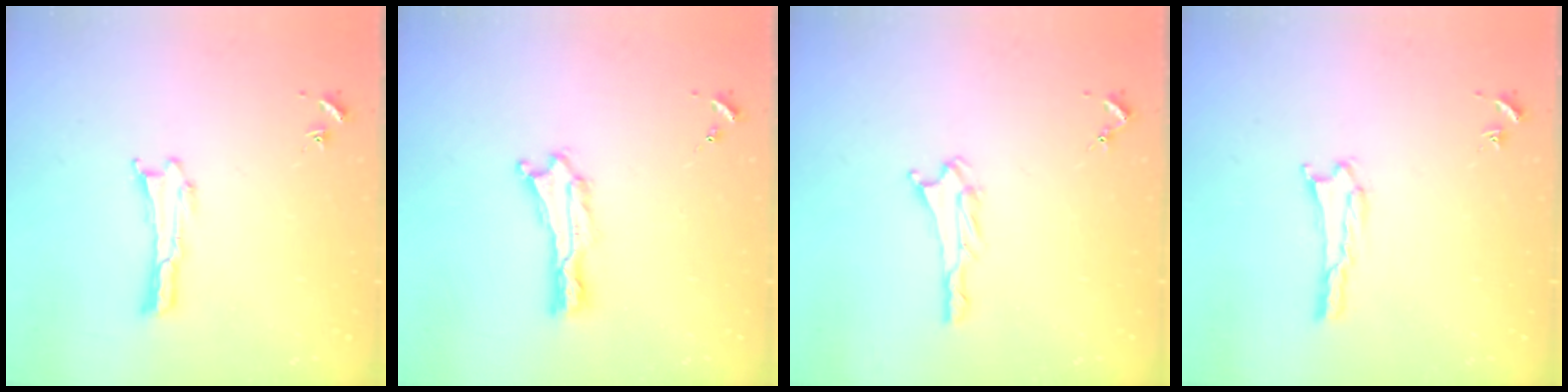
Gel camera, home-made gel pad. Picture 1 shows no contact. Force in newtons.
{"total": 0.7, "press": 0.7, "slide": 0.2}
{"total": 2.1, "press": 2.1, "slide": 0.3}
{"total": 1.4, "press": 1.4, "slide": 0.0}